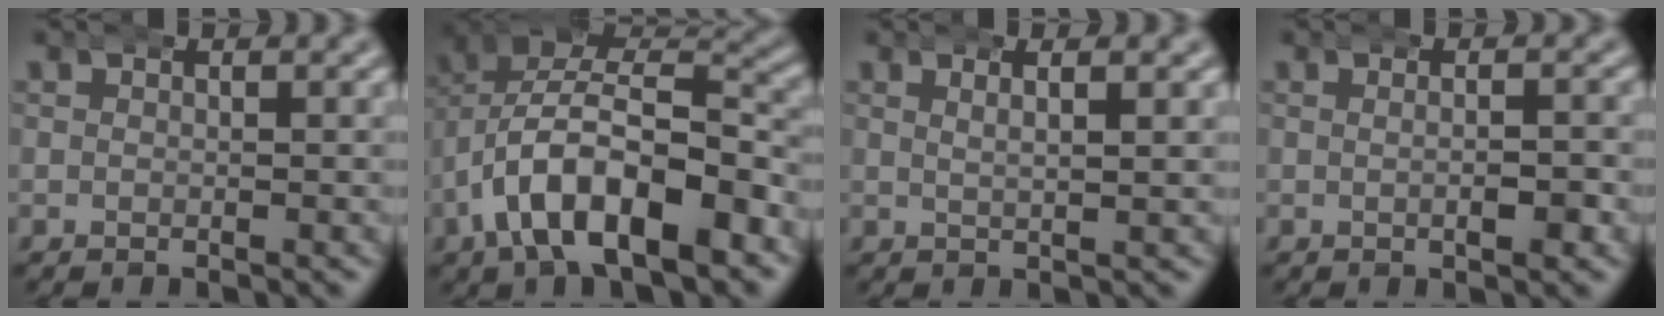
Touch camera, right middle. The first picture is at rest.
{"total": 11.5, "force": [-2.8, 8.0, 7.9], "torque": [-0.144, -0.017, -0.046]}
{"total": 2.3, "force": [1.5, 0.2, 1.7], "torque": [-0.023, 0.006, 0.024]}
{"total": 2.4, "force": [-0.2, 0.9, 2.2], "torque": [-0.027, 0.006, -0.011]}